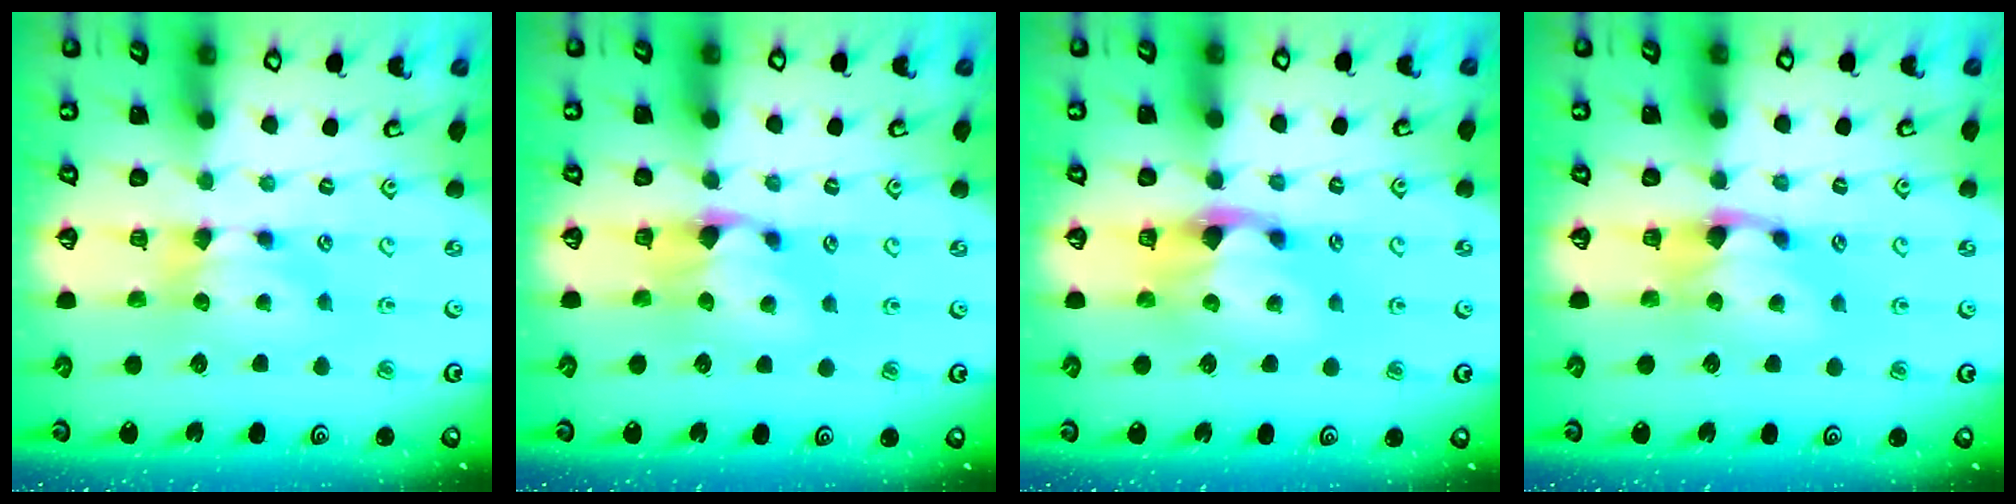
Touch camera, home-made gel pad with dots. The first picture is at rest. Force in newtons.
{"total": 2.7, "press": 2.6, "slide": 0.8}
{"total": 3.1, "press": 2.8, "slide": 1.3}
{"total": 1.2, "press": 0.5, "slide": 1.1}